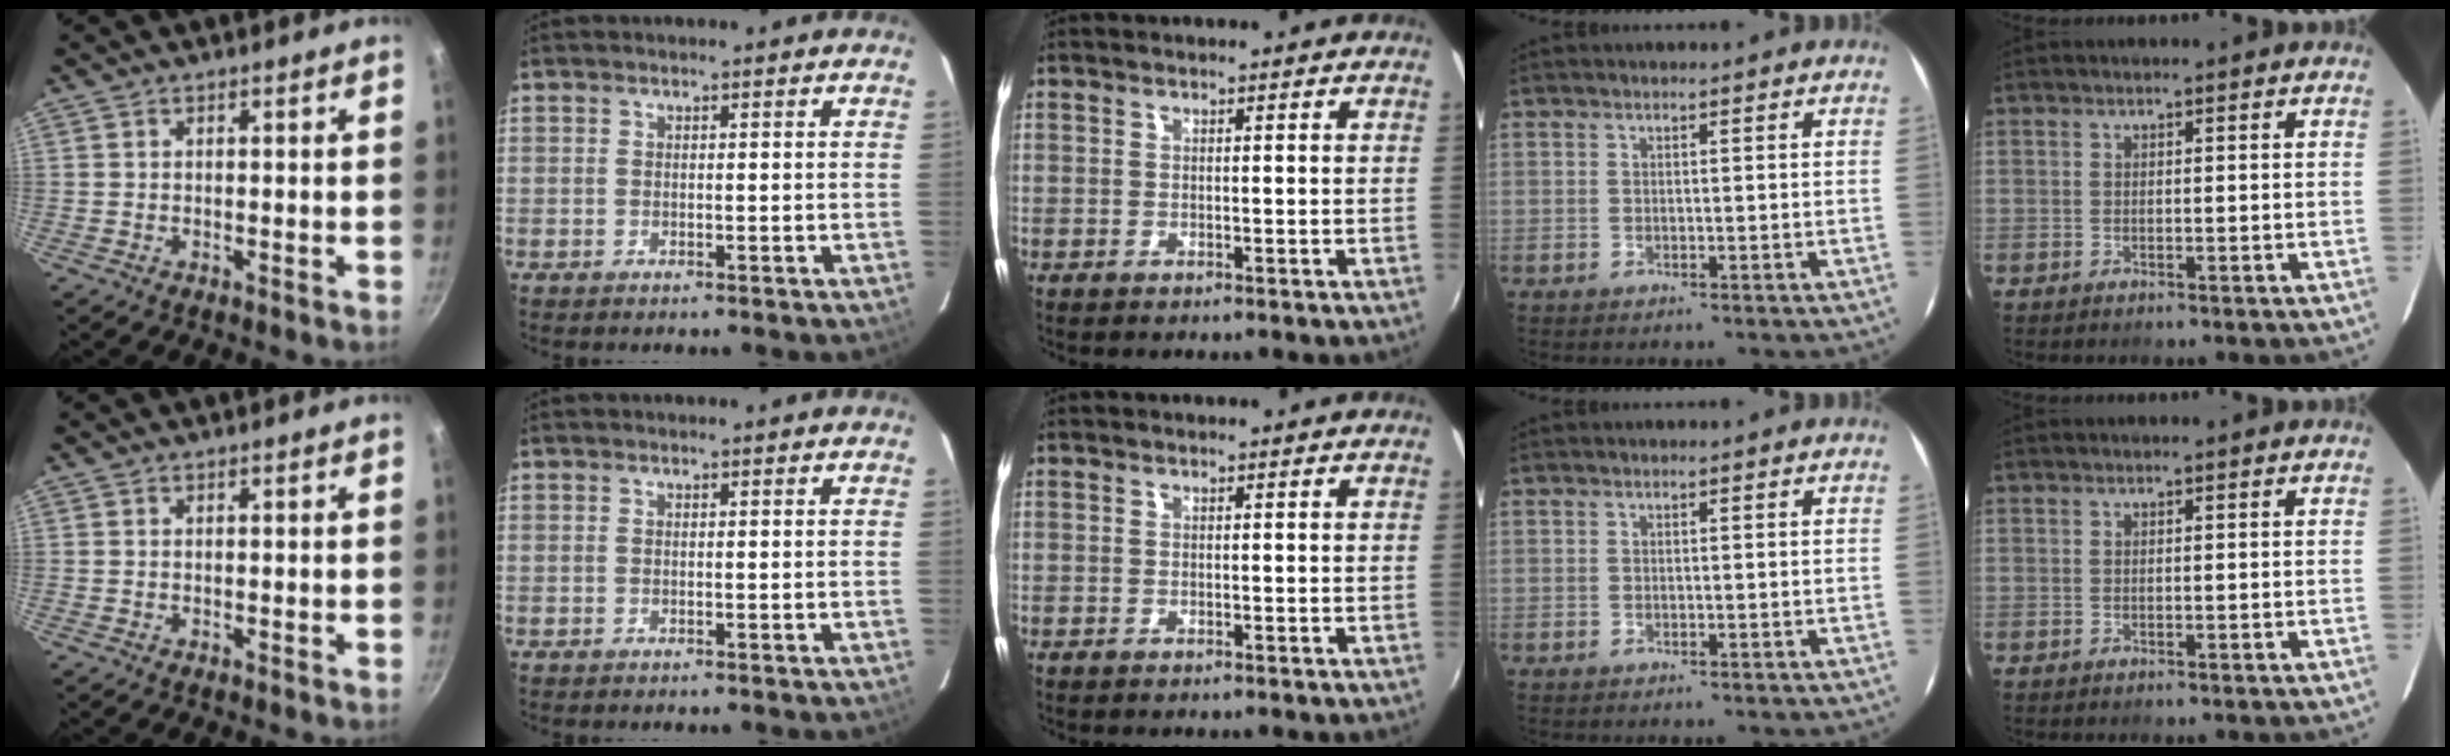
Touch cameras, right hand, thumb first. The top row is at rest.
{}